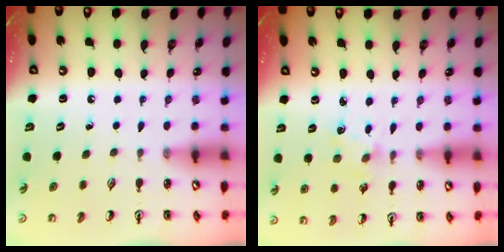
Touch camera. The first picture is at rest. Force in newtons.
{"total": 1.8, "press": 1.7, "slide": 0.3}